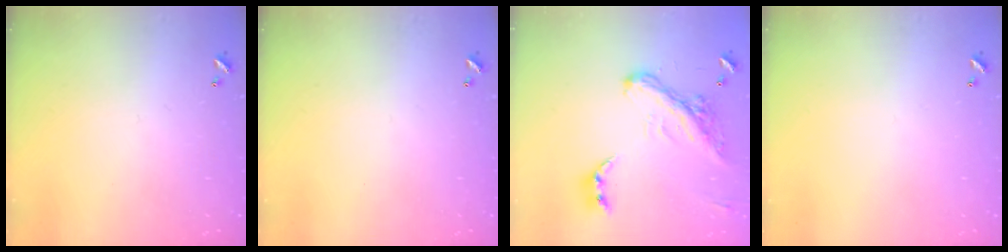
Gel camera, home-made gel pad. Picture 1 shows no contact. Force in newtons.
{"total": 0.0}
{"total": 6.3, "press": 6.1, "slide": 1.4}
{"total": 0.0}